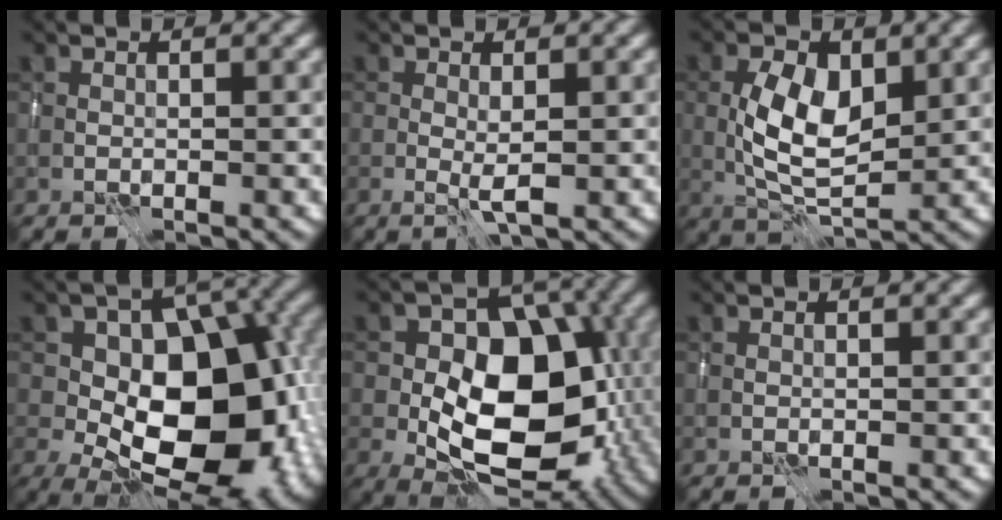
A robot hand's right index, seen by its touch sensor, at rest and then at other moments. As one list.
[{"total": 1.2, "force": [-0.1, 0.0, 1.2], "torque": [-0.023, -0.005, -0.003]}, {"total": 6.0, "force": [0.6, 3.2, 5.0], "torque": [-0.100, -0.002, 0.011]}, {"total": 13.9, "force": [-2.2, 8.7, 10.7], "torque": [-0.131, 0.001, -0.050]}, {"total": 13.1, "force": [-2.2, 8.7, 9.5], "torque": [-0.133, -0.007, -0.044]}, {"total": 0.0}]